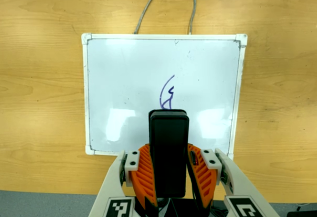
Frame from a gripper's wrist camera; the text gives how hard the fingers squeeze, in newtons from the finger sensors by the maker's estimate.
{"total": 7.0, "left": 5.5, "right": 8.5}